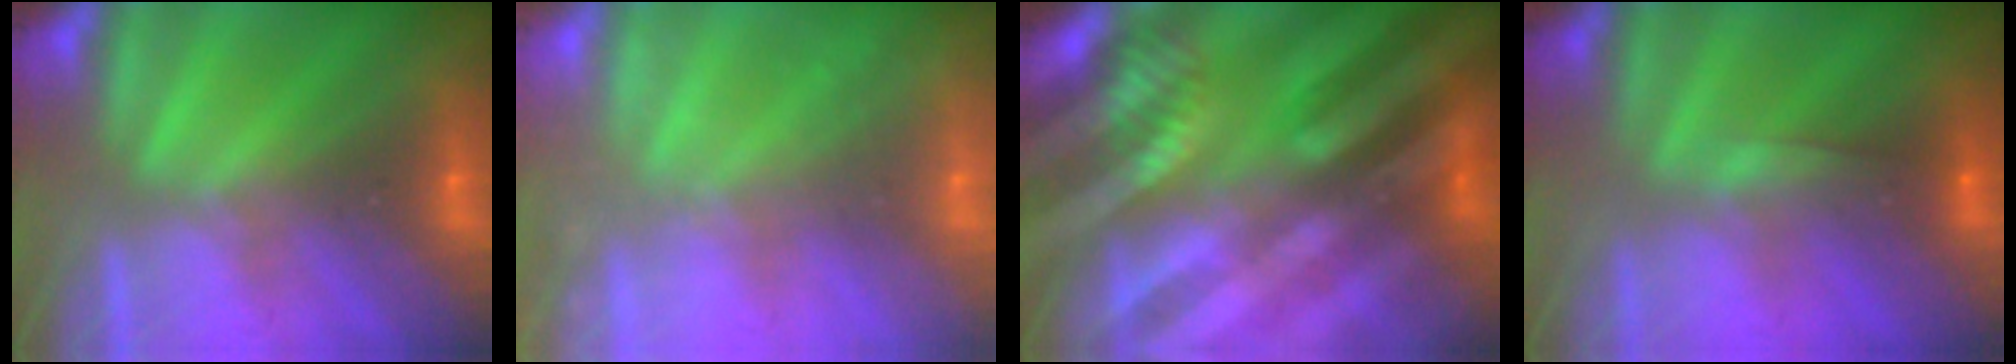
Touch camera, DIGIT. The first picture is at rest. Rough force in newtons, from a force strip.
{"total": 2.4}
{"total": 7.1}
{"total": 4.6}